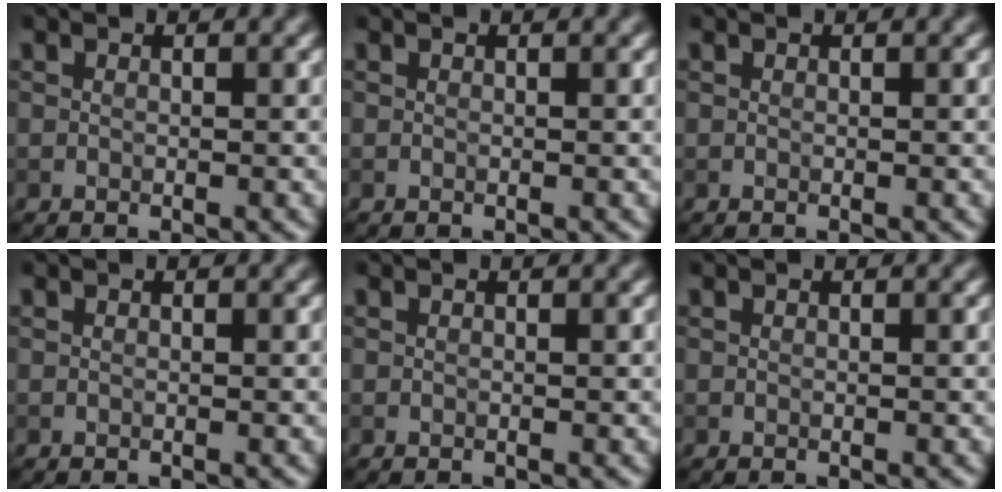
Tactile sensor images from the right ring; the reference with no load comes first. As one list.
[{"total": 0.0}, {"total": 0.0}, {"total": 0.0}, {"total": 0.0}, {"total": 0.0}]